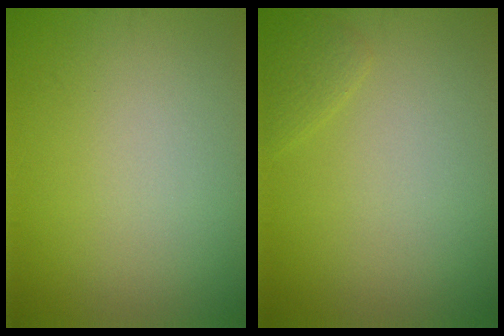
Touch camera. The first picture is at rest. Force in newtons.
{"total": 0.9, "press": 0.9, "slide": 0.1}